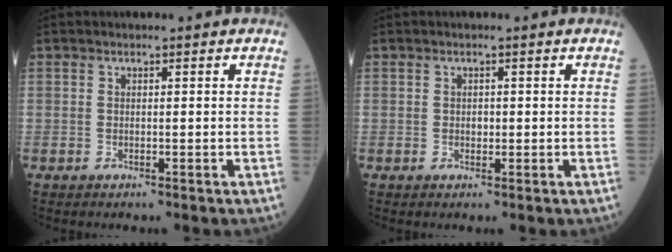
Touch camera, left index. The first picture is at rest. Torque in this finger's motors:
{"motor_torque": [0.44, -0.03, -0.01, 0.00]}